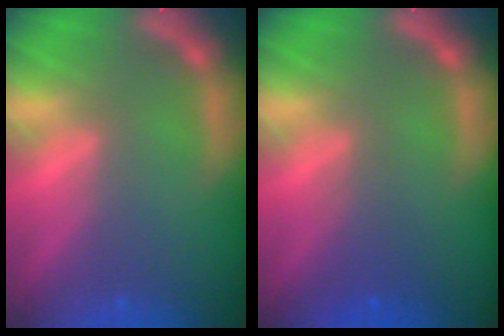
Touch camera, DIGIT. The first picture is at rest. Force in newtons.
{"total": 2.0}